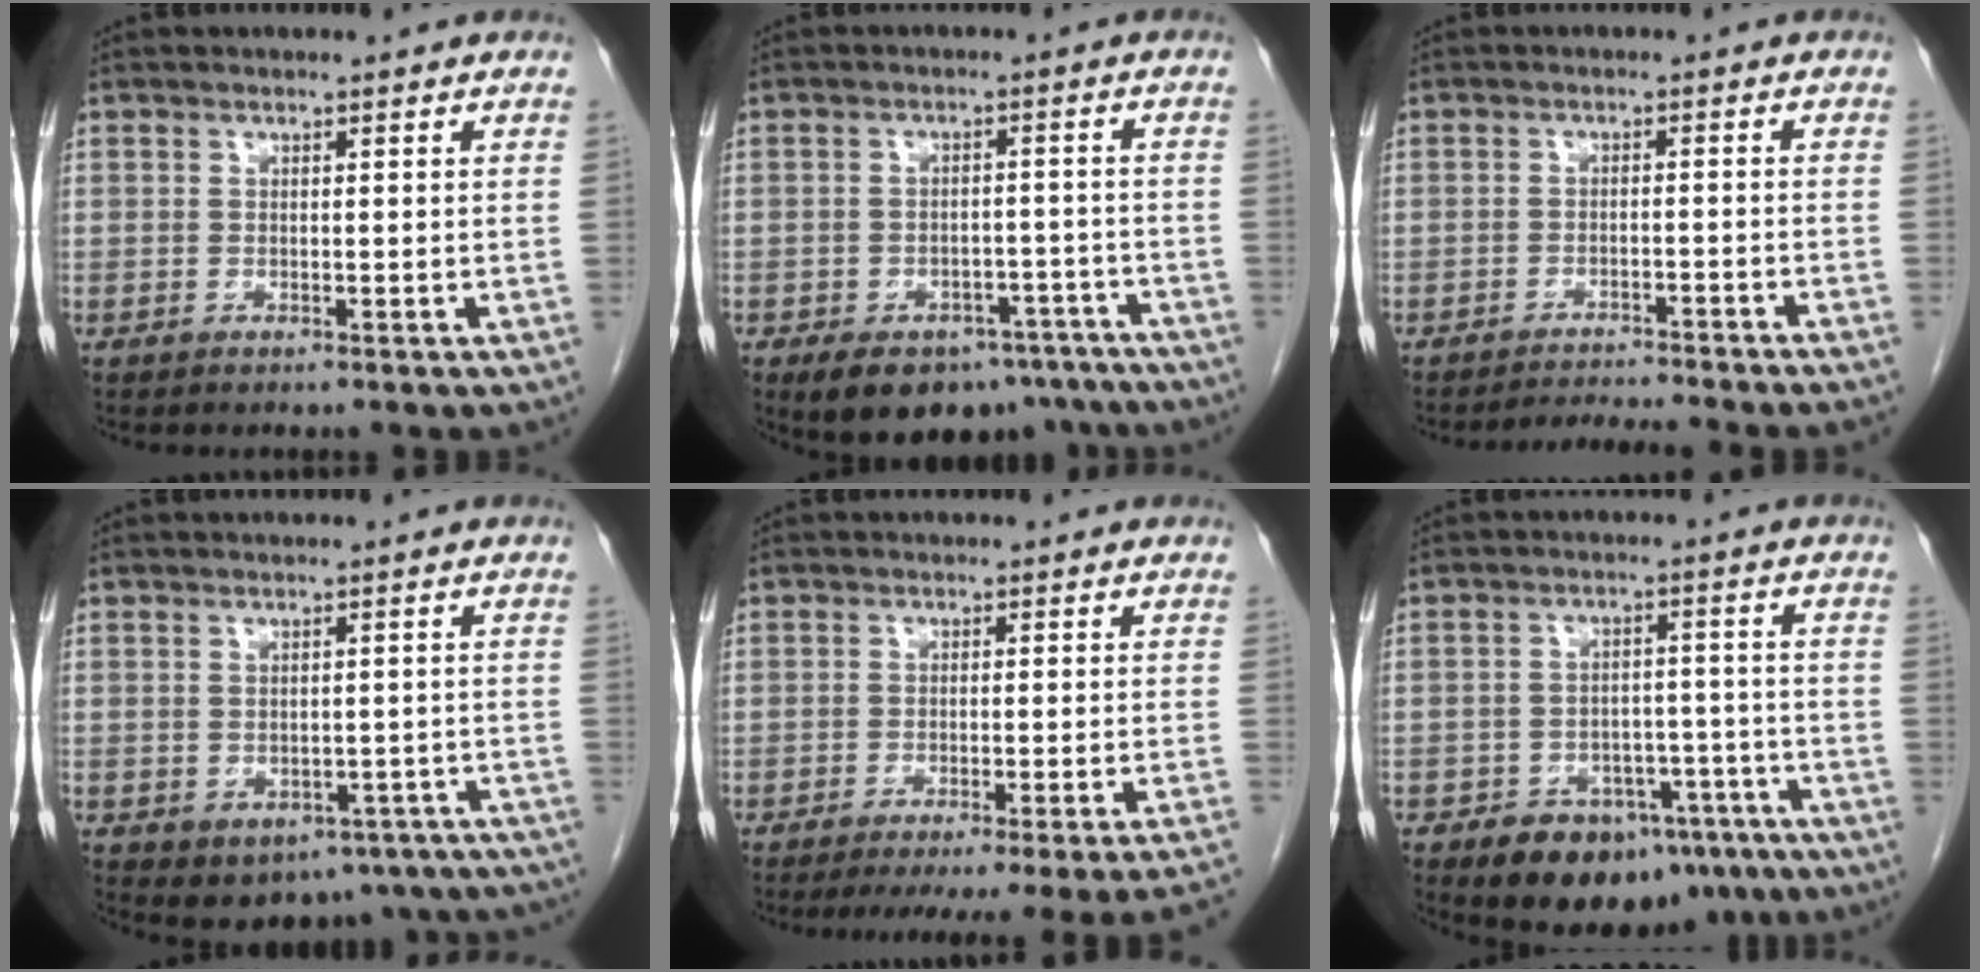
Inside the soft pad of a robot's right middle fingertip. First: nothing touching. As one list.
[{"total": 12.6, "force": [-8.8, 7.3, 5.4], "torque": [-0.073, 0.013, -0.116]}, {"total": 5.7, "force": [-5.3, -1.5, 1.4], "torque": [-0.016, -0.005, -0.079]}, {"total": 11.8, "force": [-7.7, 7.8, 4.5], "torque": [-0.059, 0.006, -0.082]}, {"total": 17.8, "force": [-16.1, -1.7, 7.5], "torque": [-0.057, -0.032, -0.202]}, {"total": 12.3, "force": [-8.6, 7.0, 5.4], "torque": [-0.051, 0.026, -0.121]}]